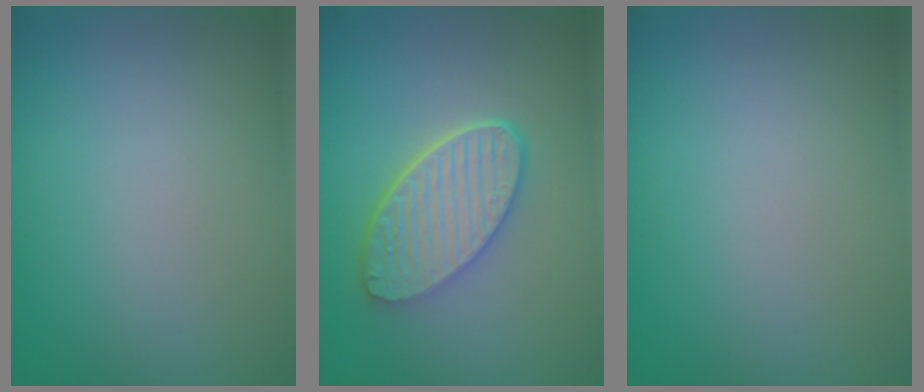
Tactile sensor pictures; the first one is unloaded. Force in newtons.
{"total": 5.7, "press": 4.4, "slide": 3.6}
{"total": 0.0}